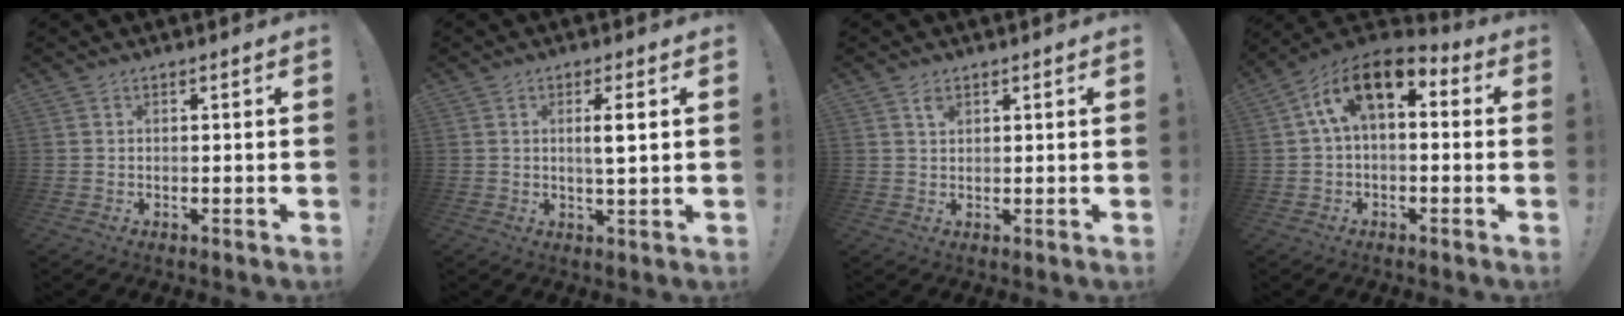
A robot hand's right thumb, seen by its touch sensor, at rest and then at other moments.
{"total": 4.5, "force": [1.2, 0.4, 4.3], "torque": [-0.060, -0.010, 0.011]}
{"total": 2.0, "force": [1.3, 1.1, 1.0], "torque": [-0.004, -0.009, 0.021]}
{"total": 12.5, "force": [4.4, 6.6, 9.6], "torque": [-0.171, -0.005, 0.082]}